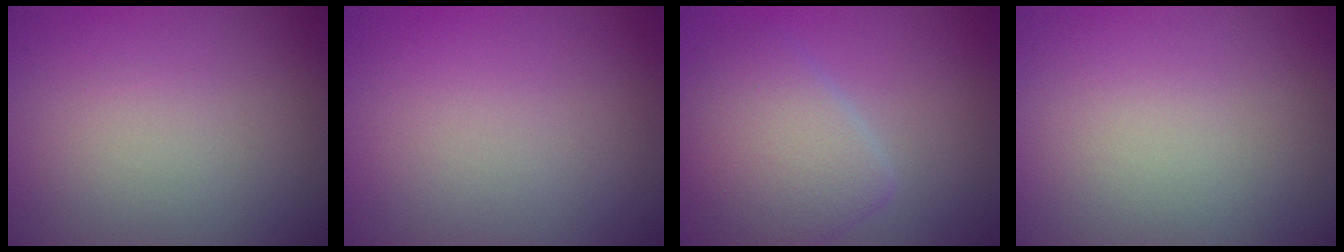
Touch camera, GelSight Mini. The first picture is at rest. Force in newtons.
{"total": 0.0}
{"total": 4.9, "press": 4.9, "slide": 0.2}
{"total": 0.0}